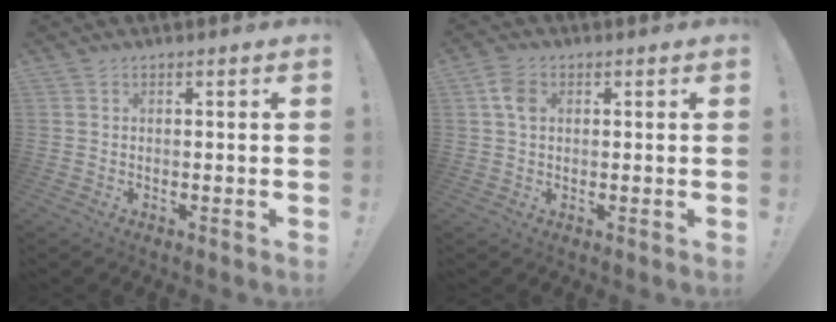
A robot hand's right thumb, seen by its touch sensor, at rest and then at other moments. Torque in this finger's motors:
{"motor_torque": [0.33, 1.25, 0.43, -0.08, 0.25]}